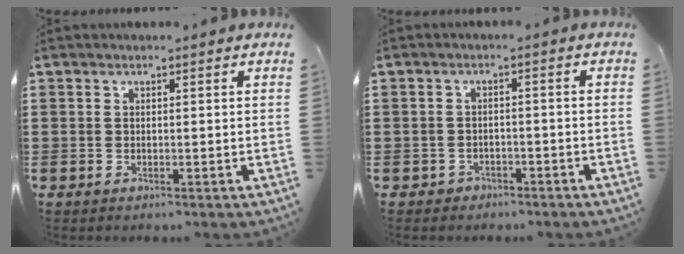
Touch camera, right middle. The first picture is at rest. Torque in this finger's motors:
{"motor_torque": [-0.16, -0.19, -0.02, -0.01]}